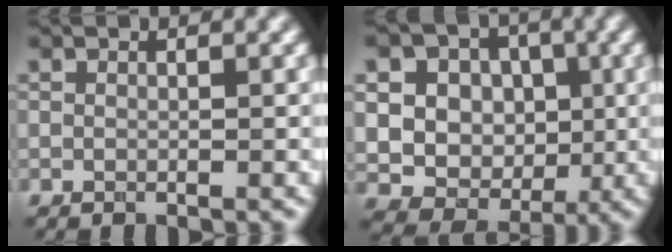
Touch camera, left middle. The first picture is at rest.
{"total": 13.7, "force": [2.3, 12.3, 5.5], "torque": [-0.127, 0.037, 0.035]}